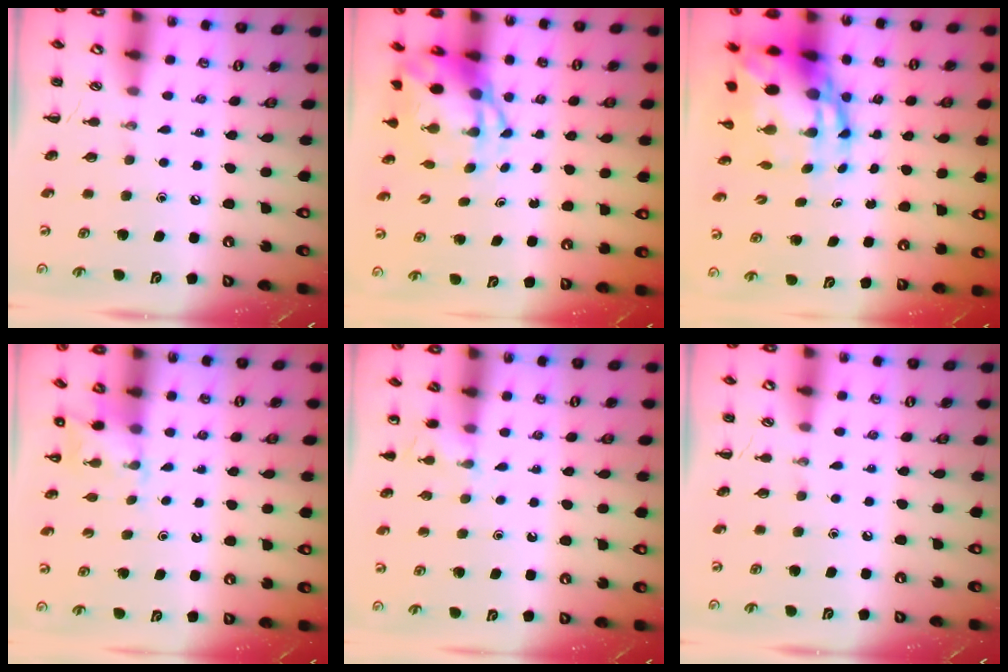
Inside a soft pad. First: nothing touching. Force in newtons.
{"total": 6.0, "press": 5.8, "slide": 1.7}
{"total": 11.4, "press": 10.9, "slide": 3.2}
{"total": 3.0, "press": 2.8, "slide": 1.0}
{"total": 5.2, "press": 5.0, "slide": 1.5}
{"total": 0.0}